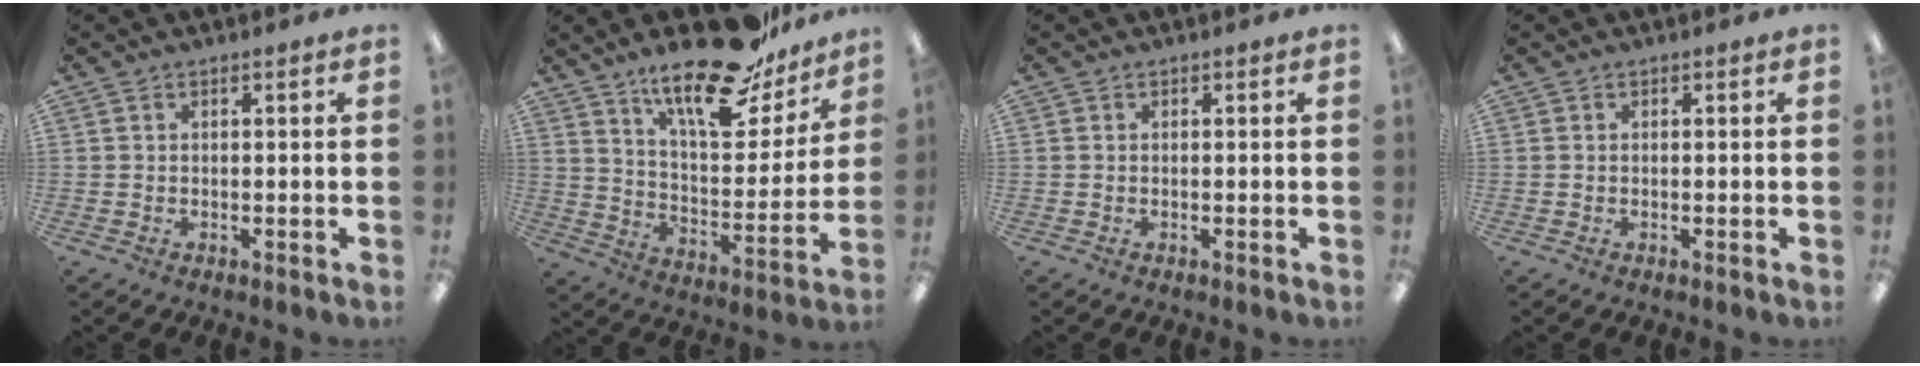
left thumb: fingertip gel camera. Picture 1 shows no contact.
{"total": 21.4, "force": [16.4, 6.9, 11.9], "torque": [-0.181, -0.111, 0.275]}
{"total": 0.0}
{"total": 0.0}